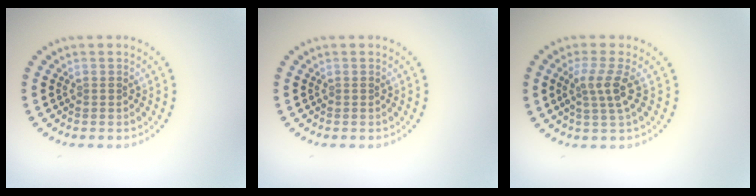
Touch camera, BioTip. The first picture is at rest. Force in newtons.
{"total": 0.0}
{"total": 2.7, "press": 2.0, "slide": 1.8}